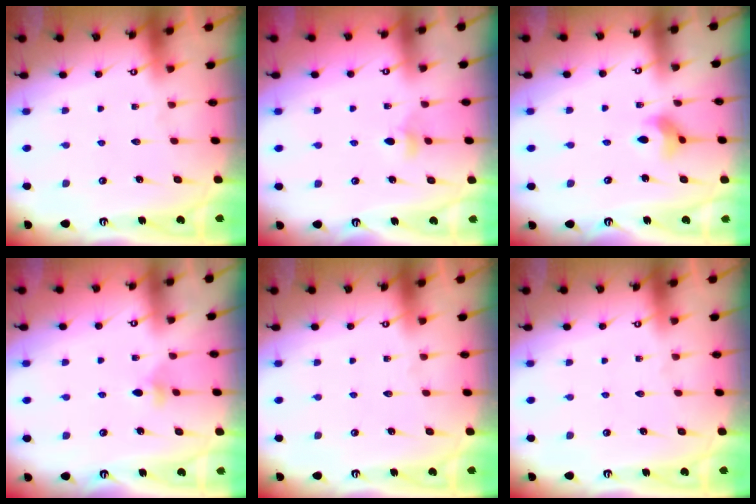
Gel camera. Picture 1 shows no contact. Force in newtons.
{"total": 3.8, "press": 3.7, "slide": 0.7}
{"total": 5.4, "press": 5.3, "slide": 0.6}
{"total": 4.8, "press": 4.7, "slide": 0.8}
{"total": 0.0}
{"total": 0.0}